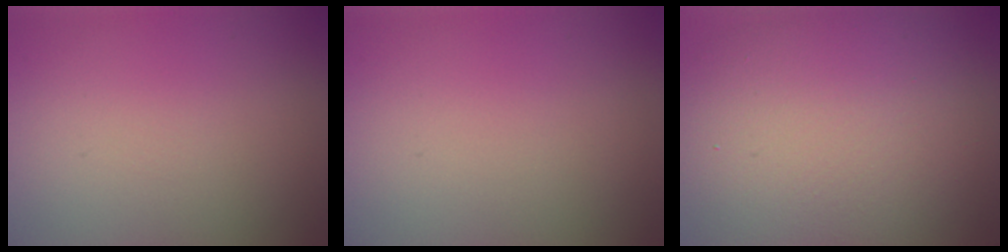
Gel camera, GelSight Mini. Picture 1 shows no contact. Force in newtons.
{"total": 0.0}
{"total": 13.9, "press": 13.9, "slide": 0.8}